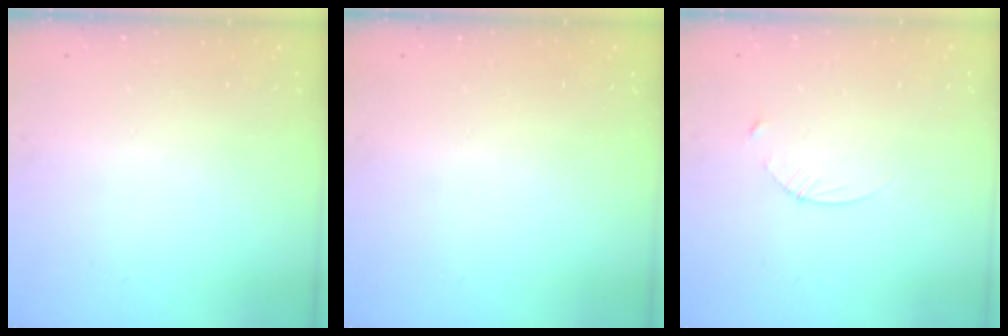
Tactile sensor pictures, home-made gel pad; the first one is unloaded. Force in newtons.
{"total": 0.0}
{"total": 3.4, "press": 3.3, "slide": 0.3}